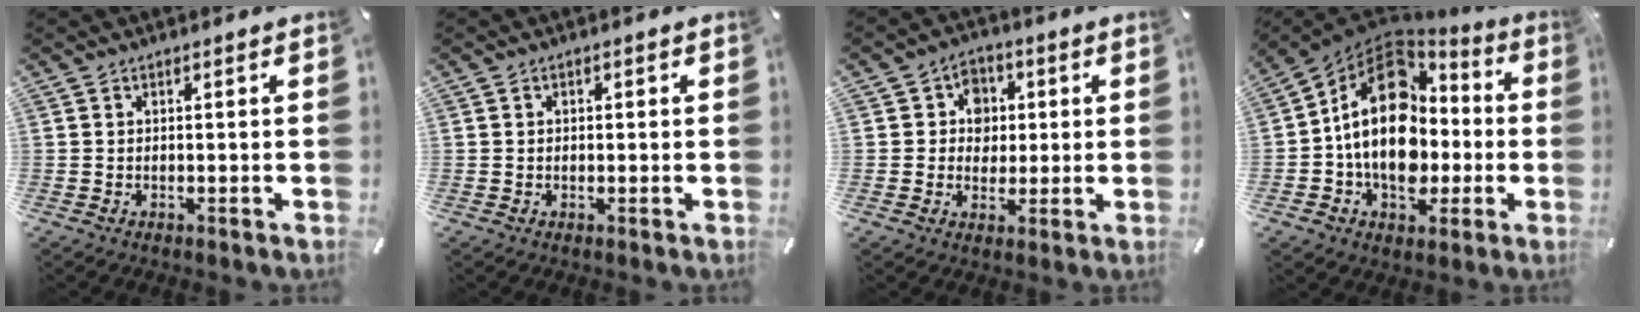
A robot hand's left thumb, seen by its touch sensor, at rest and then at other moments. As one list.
[{"total": 0.9, "force": [0.0, 0.8, 0.4], "torque": [-0.009, 0.005, -0.003]}, {"total": 7.4, "force": [0.9, 7.0, 2.4], "torque": [-0.027, 0.003, 0.013]}, {"total": 20.4, "force": [-0.4, 15.2, 13.5], "torque": [-0.239, 0.005, 0.000]}]